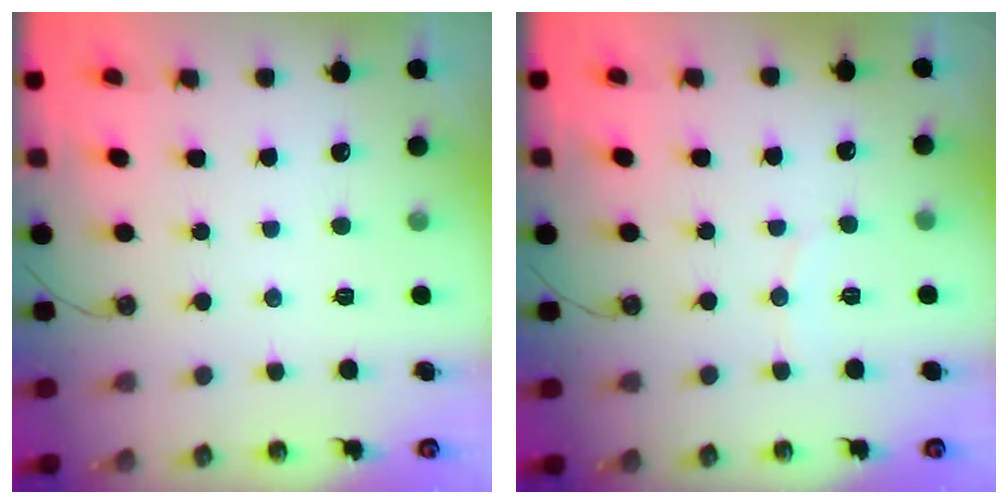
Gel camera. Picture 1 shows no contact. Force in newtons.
{"total": 3.6, "press": 3.6, "slide": 0.4}